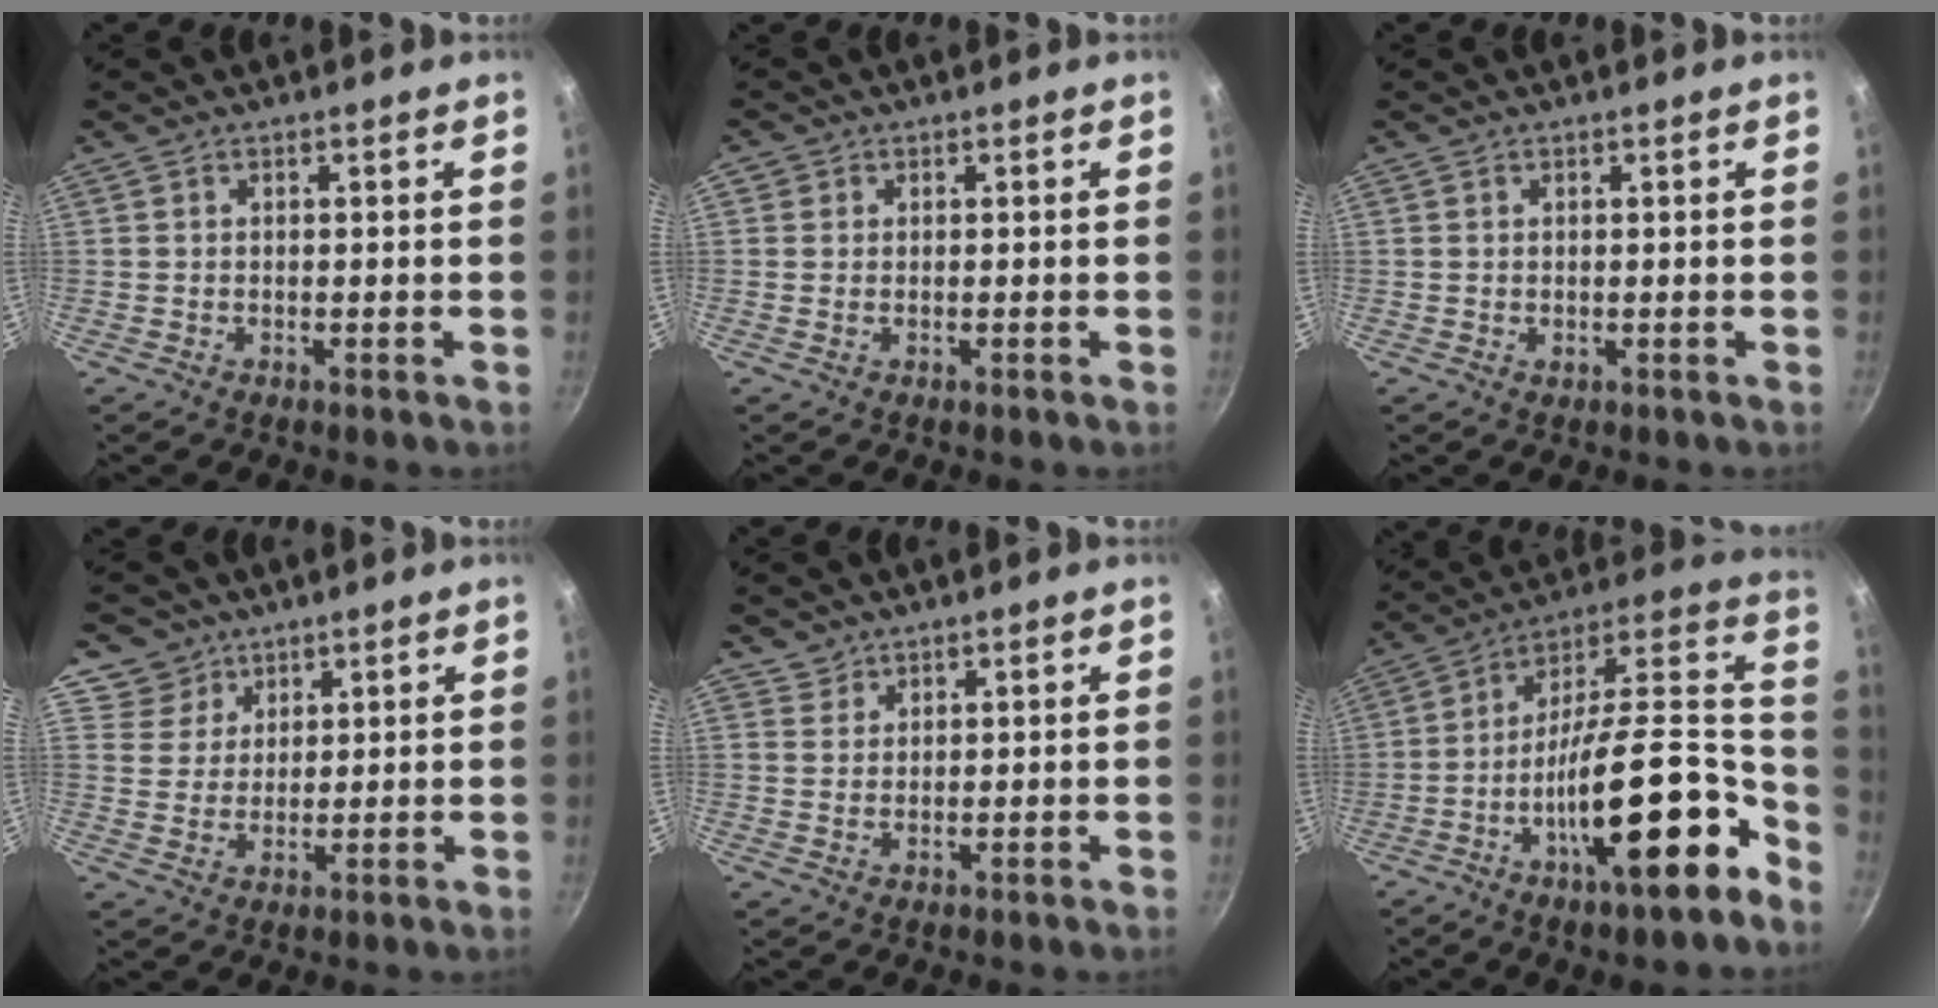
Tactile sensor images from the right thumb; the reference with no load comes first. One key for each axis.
{"total": 1.1, "fx": 0.2, "fy": 1.0, "fz": 0.2, "tx": 0.000, "ty": -0.004, "tz": -0.003}
{"total": 0.0}
{"total": 5.7, "fx": 3.7, "fy": 4.3, "fz": 0.0, "tx": 0.033, "ty": -0.015, "tz": 0.062}
{"total": 2.1, "fx": 1.5, "fy": 1.4, "fz": -0.3, "tx": 0.025, "ty": 0.000, "tz": 0.024}
{"total": 24.8, "fx": -11.4, "fy": 7.9, "fz": 20.6, "tx": -0.267, "ty": 0.069, "tz": -0.200}